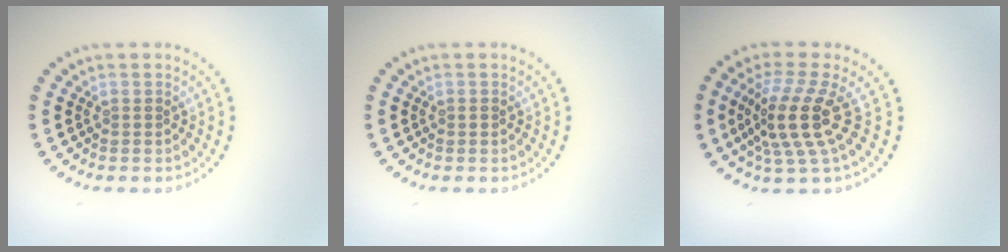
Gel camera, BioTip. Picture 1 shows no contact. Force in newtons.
{"total": 0.5, "press": 0.5, "slide": 0.2}
{"total": 4.6, "press": 3.5, "slide": 3.1}